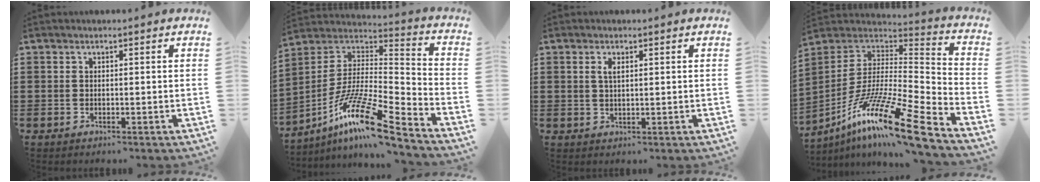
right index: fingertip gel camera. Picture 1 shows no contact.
{"total": 14.3, "force": [-9.2, 1.5, 10.9], "torque": [-0.208, 0.003, -0.174]}
{"total": 1.7, "force": [0.5, 0.6, 1.5], "torque": [-0.030, 0.006, 0.008]}
{"total": 17.7, "force": [-11.7, 2.2, 13.2], "torque": [-0.245, 0.018, -0.210]}